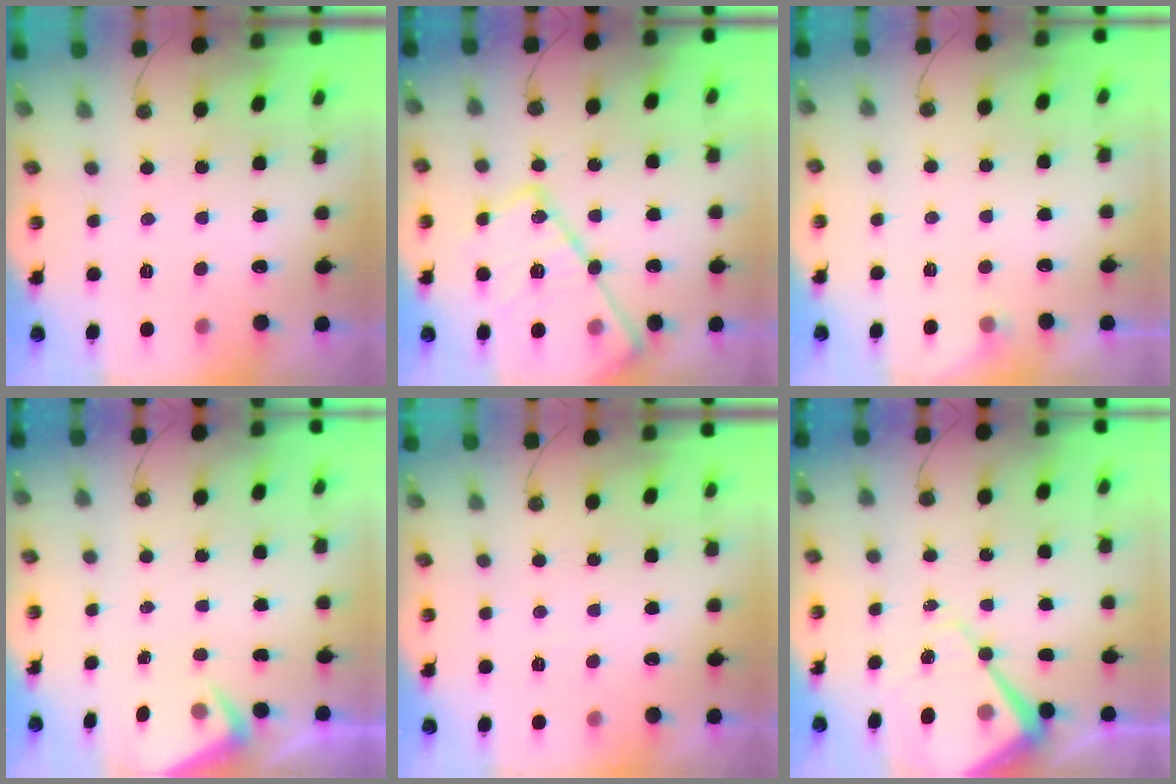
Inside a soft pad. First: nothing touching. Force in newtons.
{"total": 20.4, "press": 20.3, "slide": 1.5}
{"total": 2.6, "press": 2.5, "slide": 0.5}
{"total": 3.0, "press": 3.0, "slide": 0.4}
{"total": 2.7, "press": 2.7, "slide": 0.5}
{"total": 11.9, "press": 11.8, "slide": 1.0}